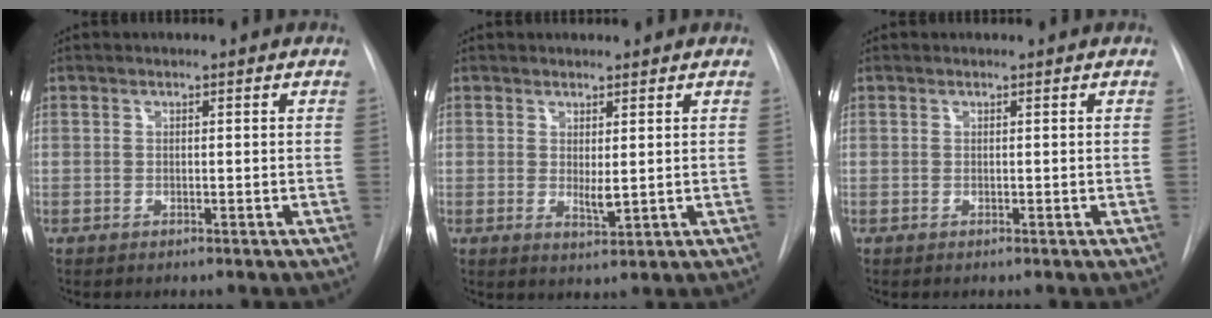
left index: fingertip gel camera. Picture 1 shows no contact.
{"total": 2.4, "force": [0.6, 0.7, 2.2], "torque": [-0.038, -0.009, 0.017]}
{"total": 0.0}